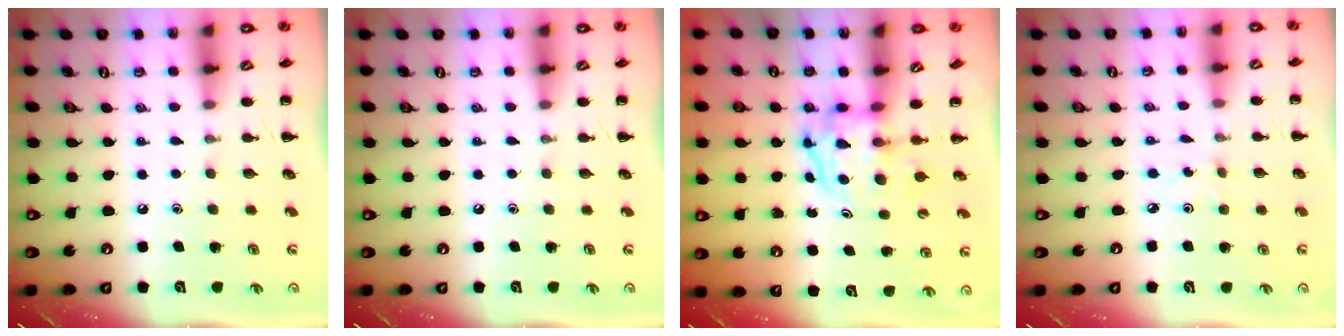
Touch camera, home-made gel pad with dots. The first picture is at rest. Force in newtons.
{"total": 0.0}
{"total": 3.9, "press": 3.8, "slide": 0.6}
{"total": 0.6, "press": 0.6, "slide": 0.2}